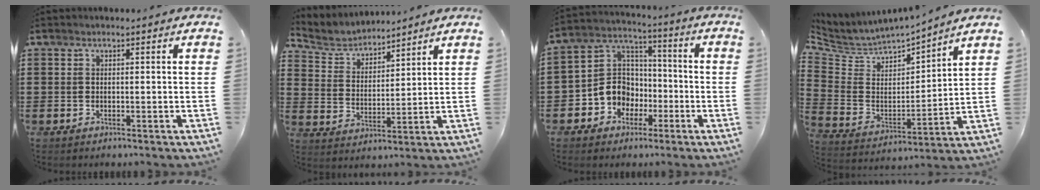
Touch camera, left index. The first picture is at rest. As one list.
[{"total": 4.8, "force": [4.5, 1.4, 0.5], "torque": [-0.036, -0.020, 0.077]}, {"total": 8.7, "force": [-3.2, 7.8, 2.3], "torque": [-0.091, 0.012, -0.065]}, {"total": 4.1, "force": [3.5, 2.0, 0.1], "torque": [-0.037, -0.037, 0.054]}]